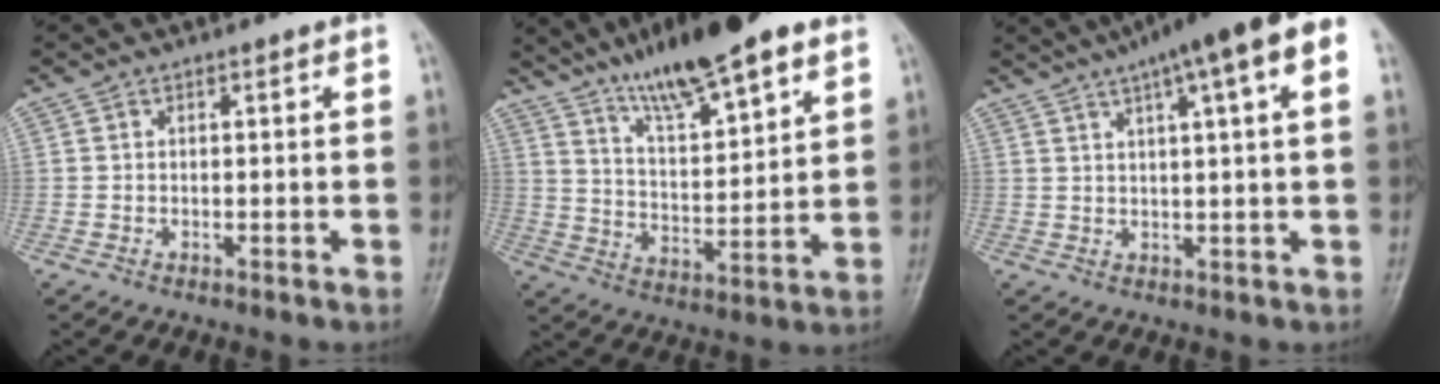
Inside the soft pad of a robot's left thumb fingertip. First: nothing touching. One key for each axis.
{"total": 18.7, "fx": 12.9, "fy": 4.8, "fz": 12.6, "tx": -0.177, "ty": -0.055, "tz": 0.217}
{"total": 15.2, "fx": 7.8, "fy": 2.6, "fz": 12.8, "tx": -0.189, "ty": 0.024, "tz": 0.104}